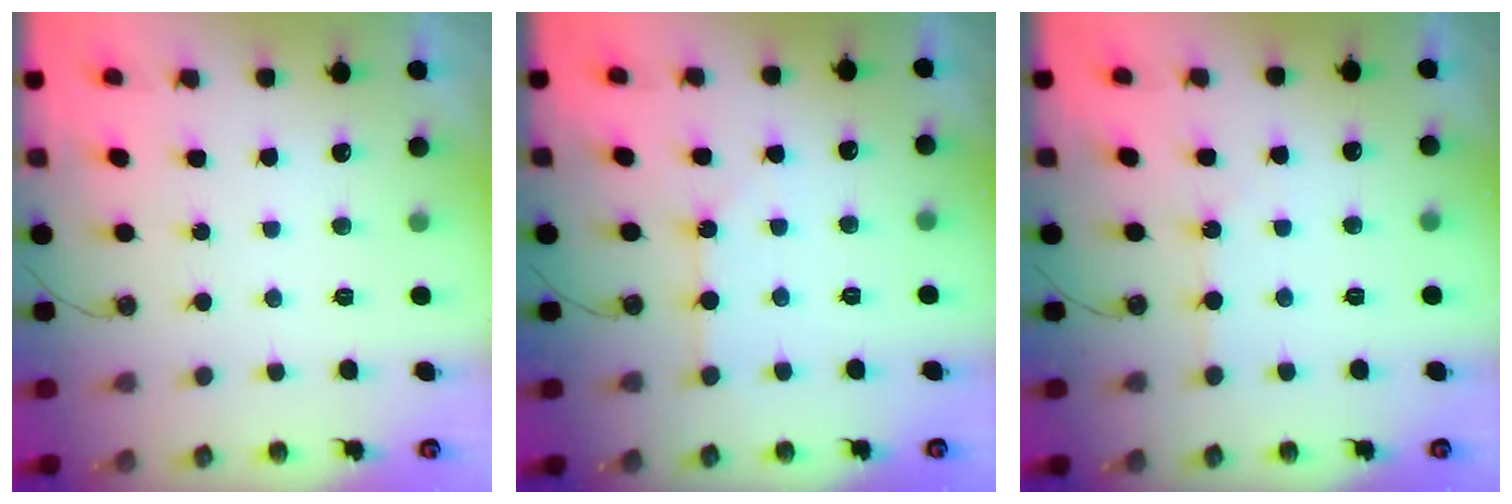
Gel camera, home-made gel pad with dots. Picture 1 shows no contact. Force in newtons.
{"total": 2.7, "press": 2.7, "slide": 0.4}
{"total": 1.8, "press": 1.8, "slide": 0.4}